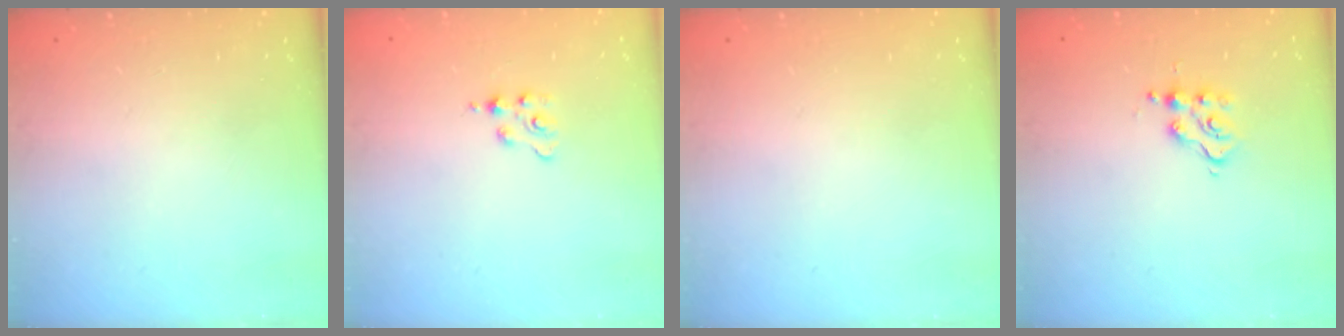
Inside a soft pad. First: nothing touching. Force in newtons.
{"total": 1.8, "press": 1.8, "slide": 0.3}
{"total": 0.0}
{"total": 4.5, "press": 4.5, "slide": 0.3}